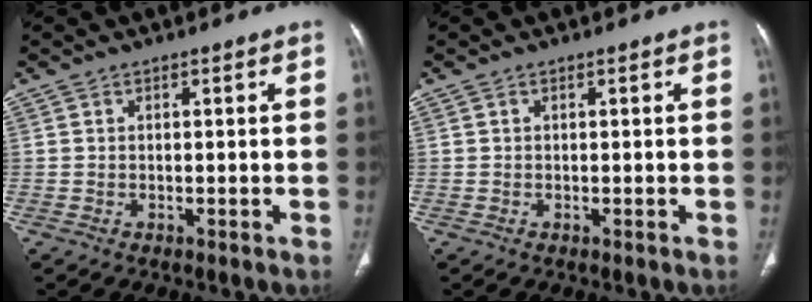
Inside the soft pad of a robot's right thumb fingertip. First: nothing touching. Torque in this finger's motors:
{"motor_torque": [-0.16, -0.09, -0.30, 0.10, -0.02]}